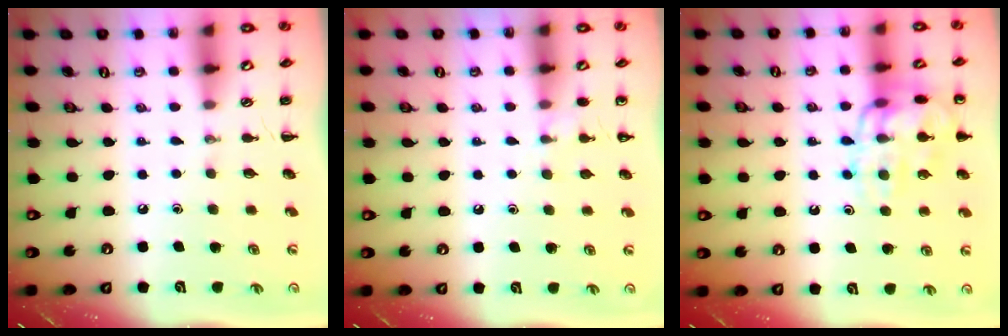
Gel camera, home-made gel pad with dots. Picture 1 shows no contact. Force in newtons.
{"total": 6.0, "press": 5.8, "slide": 1.4}
{"total": 15.5, "press": 15.5, "slide": 0.2}